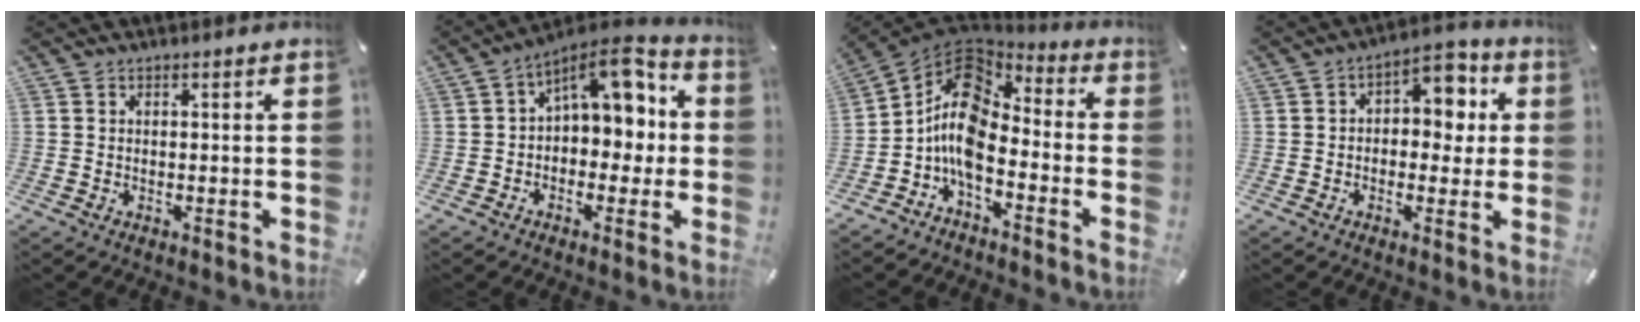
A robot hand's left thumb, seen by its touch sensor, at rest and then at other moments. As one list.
[{"total": 9.1, "force": [4.6, 5.1, 6.0], "torque": [-0.081, -0.047, 0.074]}, {"total": 12.0, "force": [-3.9, 7.7, 8.4], "torque": [-0.176, 0.021, -0.075]}, {"total": 8.4, "force": [1.8, 5.8, 5.8], "torque": [-0.063, -0.015, 0.021]}]